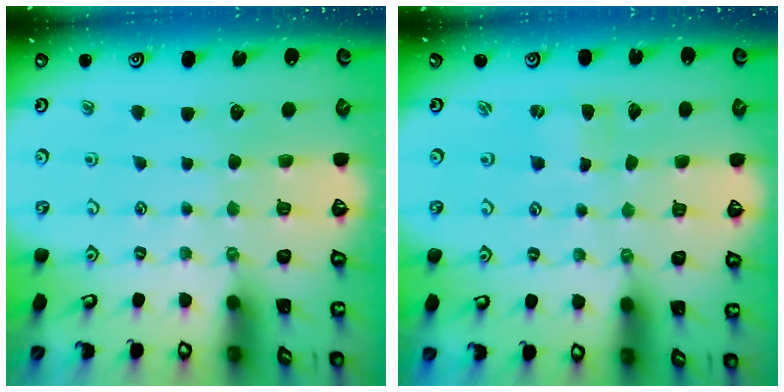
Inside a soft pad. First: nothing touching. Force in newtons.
{"total": 0.7, "press": 0.7, "slide": 0.2}